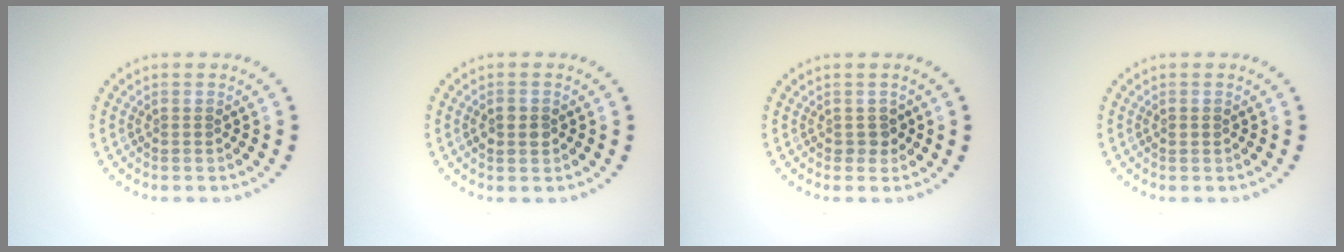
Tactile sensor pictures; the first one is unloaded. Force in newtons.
{"total": 2.1, "press": 2.1, "slide": 0.0}
{"total": 1.0, "press": 0.9, "slide": 0.4}
{"total": 0.8, "press": 0.8, "slide": 0.1}